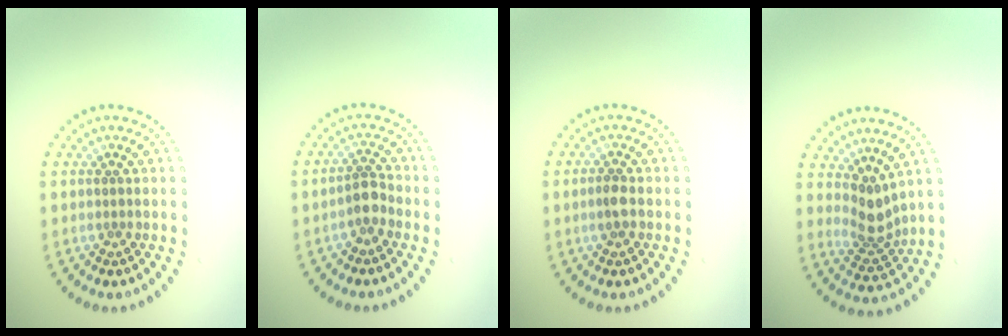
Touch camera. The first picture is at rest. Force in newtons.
{"total": 2.1, "press": 1.7, "slide": 1.2}
{"total": 1.5, "press": 1.5, "slide": 0.4}
{"total": 2.9, "press": 2.0, "slide": 2.0}